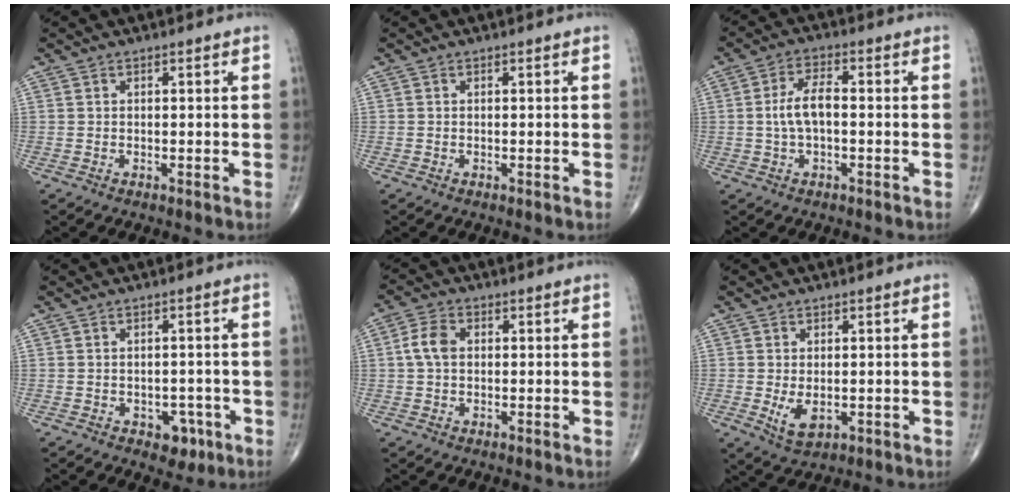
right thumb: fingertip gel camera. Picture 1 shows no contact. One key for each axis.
{"total": 0.0}
{"total": 6.0, "fx": -0.4, "fy": 2.8, "fz": 5.3, "tx": -0.109, "ty": 0.018, "tz": -0.012}
{"total": 4.2, "fx": -1.9, "fy": 2.9, "fz": 2.4, "tx": -0.008, "ty": 0.012, "tz": -0.022}
{"total": 4.4, "fx": 0.4, "fy": 3.0, "fz": 3.3, "tx": -0.070, "ty": 0.011, "tz": 0.002}
{"total": 4.3, "fx": -0.6, "fy": 2.4, "fz": 3.5, "tx": -0.059, "ty": -0.011, "tz": -0.002}